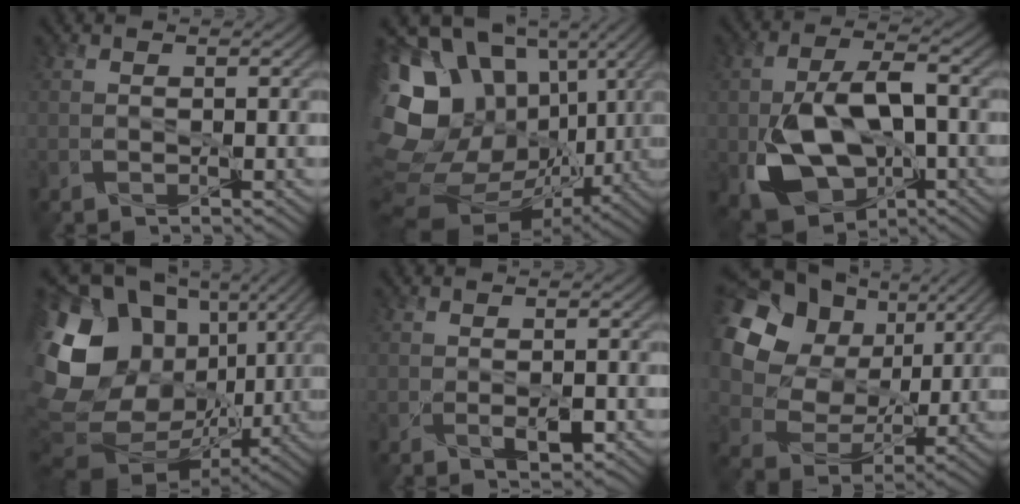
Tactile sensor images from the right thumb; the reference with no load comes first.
{"total": 18.1, "force": [1.3, 14.3, 10.9], "torque": [-0.250, -0.013, 0.046]}
{"total": 13.0, "force": [-3.4, 7.7, 9.9], "torque": [-0.200, -0.019, -0.058]}
{"total": 20.3, "force": [2.4, 15.8, 12.6], "torque": [-0.316, -0.006, 0.073]}
{"total": 2.0, "force": [-0.6, 0.9, 1.7], "torque": [-0.030, -0.010, -0.003]}
{"total": 18.6, "force": [7.0, 14.4, 9.5], "torque": [-0.286, 0.045, 0.164]}